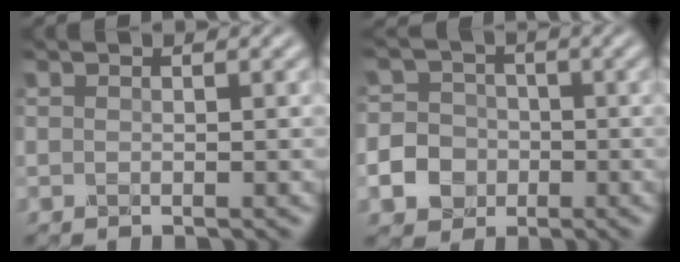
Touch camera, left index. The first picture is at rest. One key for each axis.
{"total": 7.4, "fx": -3.0, "fy": 6.6, "fz": 1.6, "tx": -0.029, "ty": -0.016, "tz": -0.077}